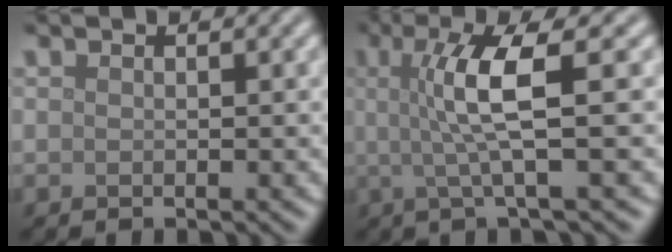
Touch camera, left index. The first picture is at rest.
{"total": 5.5, "force": [0.7, 0.9, 5.4], "torque": [-0.100, 0.003, 0.013]}